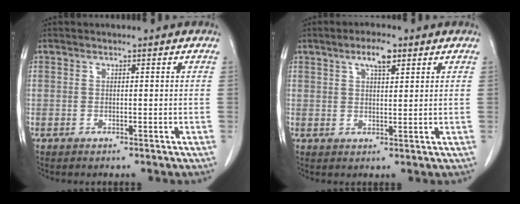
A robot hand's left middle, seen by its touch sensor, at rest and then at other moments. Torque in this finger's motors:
{"motor_torque": [0.62, -0.61, 0.06, 0.03]}